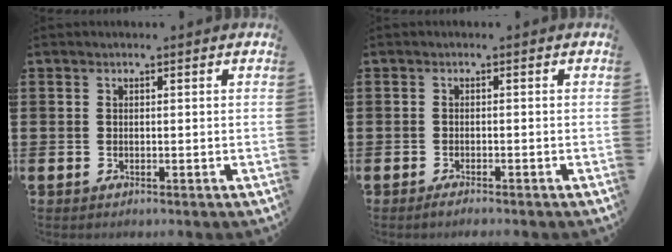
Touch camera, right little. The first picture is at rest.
{"total": 1.0, "force": [-0.8, 0.1, 0.6], "torque": [-0.003, -0.006, -0.017]}